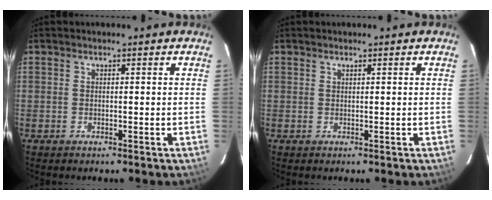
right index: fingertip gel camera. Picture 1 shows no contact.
{"total": 0.0}